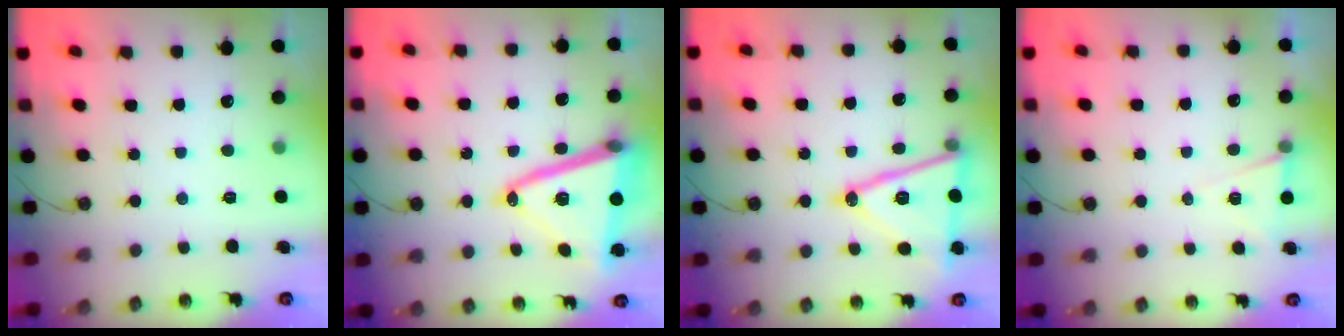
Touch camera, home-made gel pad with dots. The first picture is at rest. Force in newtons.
{"total": 20.6, "press": 20.4, "slide": 2.7}
{"total": 18.6, "press": 18.3, "slide": 3.3}
{"total": 5.8, "press": 3.6, "slide": 4.5}